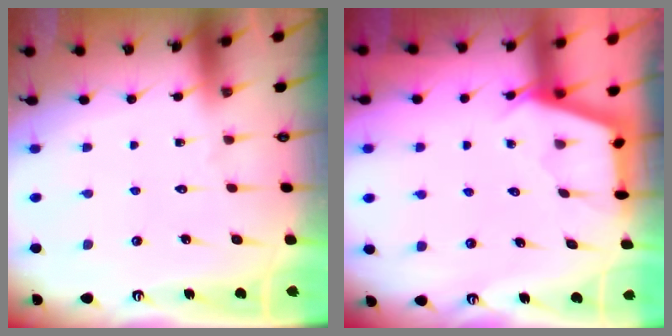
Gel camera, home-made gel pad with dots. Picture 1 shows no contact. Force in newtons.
{"total": 2.9, "press": 2.9, "slide": 0.3}